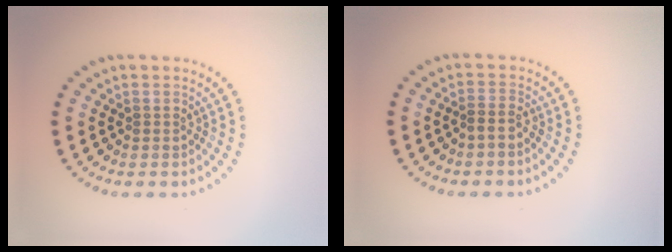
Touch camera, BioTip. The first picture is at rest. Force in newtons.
{"total": 0.8, "press": 0.7, "slide": 0.5}